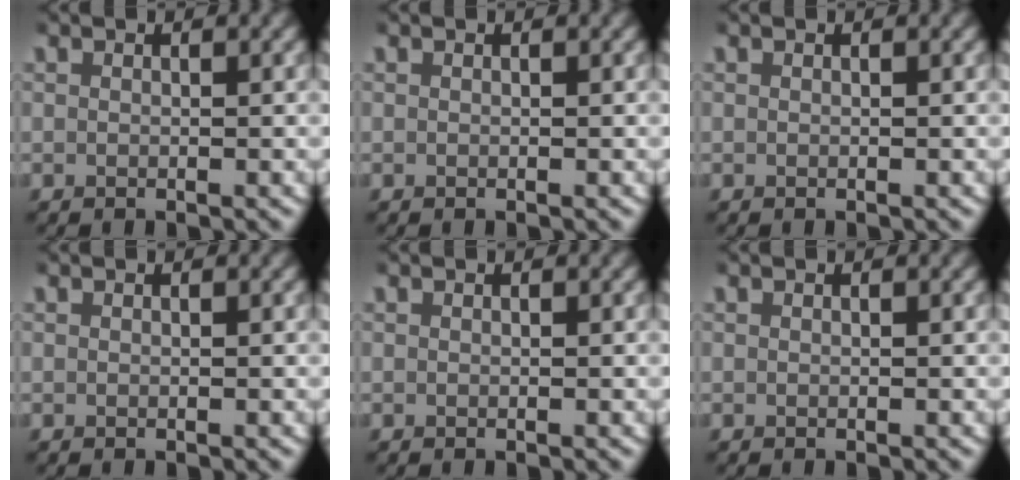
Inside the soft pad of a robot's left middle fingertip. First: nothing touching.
{"total": 0.0}
{"total": 0.0}
{"total": 0.0}
{"total": 0.0}
{"total": 0.0}